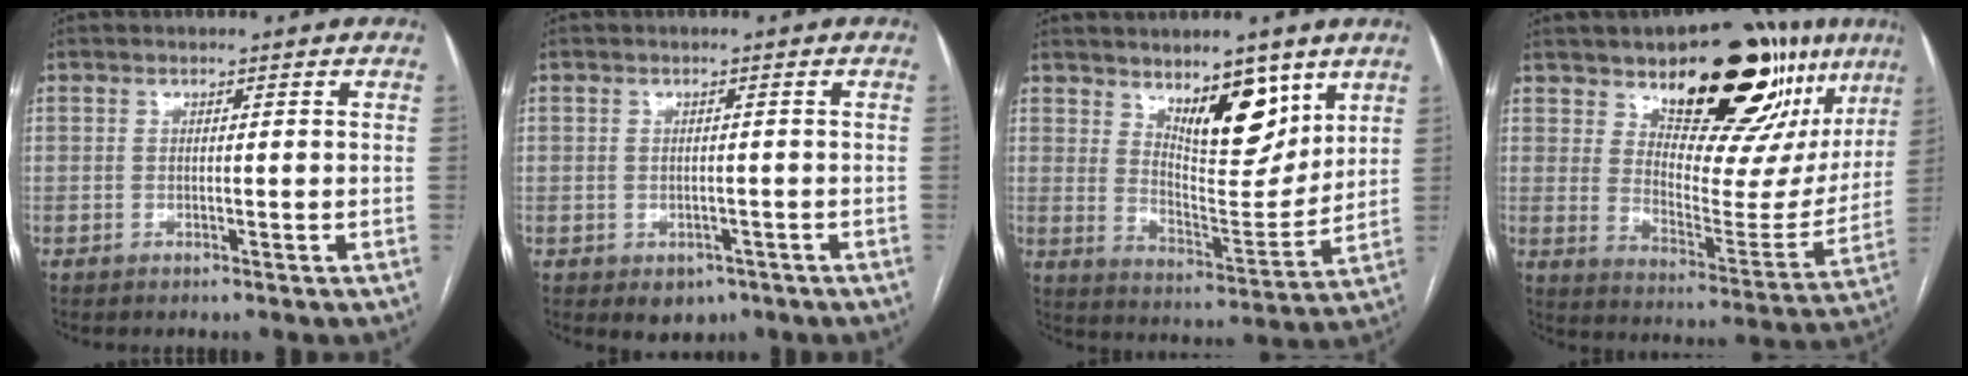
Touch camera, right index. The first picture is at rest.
{"total": 3.3, "force": [-1.4, 2.7, 1.3], "torque": [-0.009, 0.001, -0.005]}
{"total": 11.1, "force": [6.7, 4.0, 7.9], "torque": [-0.126, -0.008, 0.122]}
{"total": 23.8, "force": [15.0, 9.5, 15.8], "torque": [-0.219, -0.015, 0.214]}